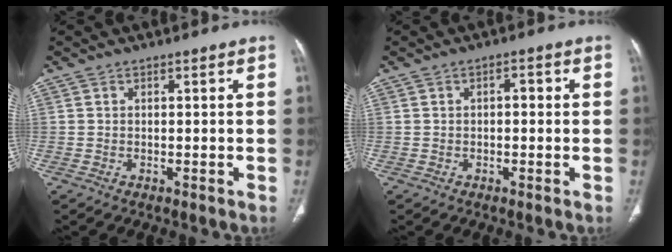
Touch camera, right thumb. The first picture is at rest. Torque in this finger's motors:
{"motor_torque": [0.17, -0.04, 0.26, 0.21, -0.02]}